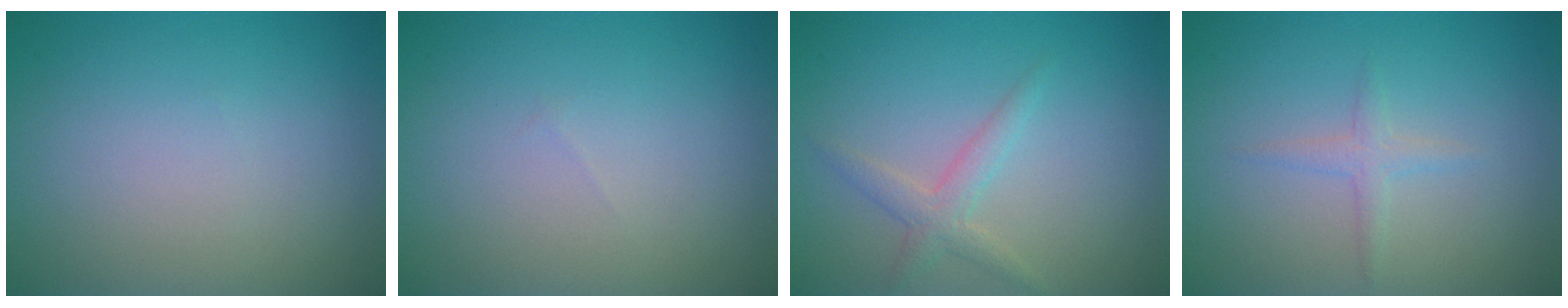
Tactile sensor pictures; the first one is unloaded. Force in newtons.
{"total": 0.0}
{"total": 2.0, "press": 2.0, "slide": 0.0}
{"total": 1.3, "press": 1.3, "slide": 0.0}